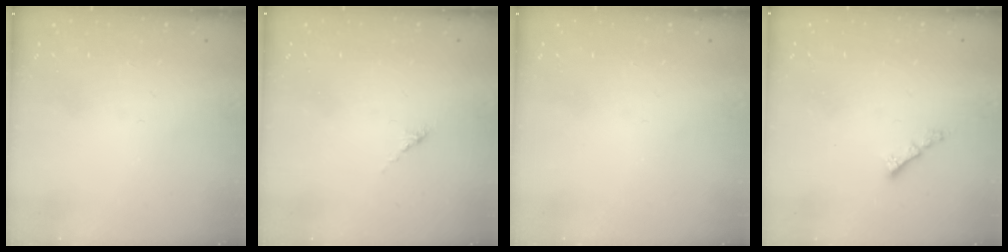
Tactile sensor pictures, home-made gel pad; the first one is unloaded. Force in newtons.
{"total": 2.7, "press": 2.7, "slide": 0.7}
{"total": 0.0}
{"total": 1.8, "press": 1.8, "slide": 0.2}